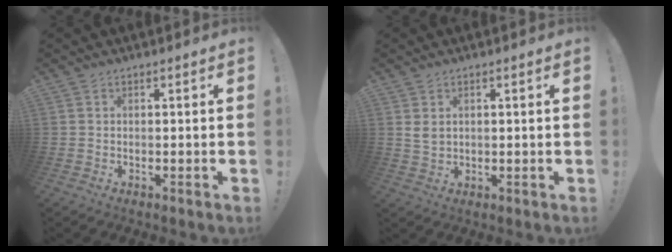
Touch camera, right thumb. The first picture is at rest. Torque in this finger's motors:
{"motor_torque": [-0.08, 0.78, -0.08, 0.14, 0.00]}